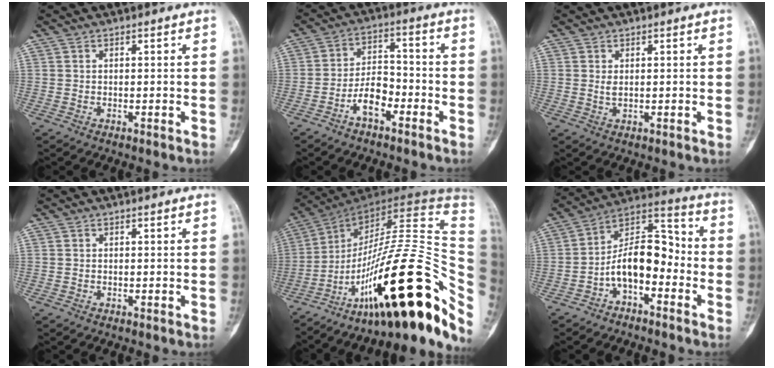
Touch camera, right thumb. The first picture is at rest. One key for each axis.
{"total": 7.4, "fx": -4.0, "fy": 3.7, "fz": 5.1, "tx": -0.081, "ty": 0.039, "tz": -0.077}
{"total": 1.1, "fx": 0.3, "fy": 0.6, "fz": 1.0, "tx": -0.016, "ty": -0.003, "tz": 0.008}
{"total": 0.0}
{"total": 34.1, "fx": -12.8, "fy": 10.8, "fz": 29.7, "tx": -0.369, "ty": 0.084, "tz": -0.197}
{"total": 12.0, "fx": -4.0, "fy": 6.5, "fz": 9.3, "tx": -0.140, "ty": 0.073, "tz": -0.080}